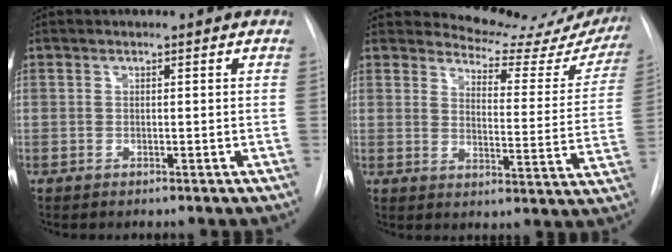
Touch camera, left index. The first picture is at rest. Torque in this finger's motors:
{"motor_torque": [1.01, -1.13, 0.08, -0.05]}